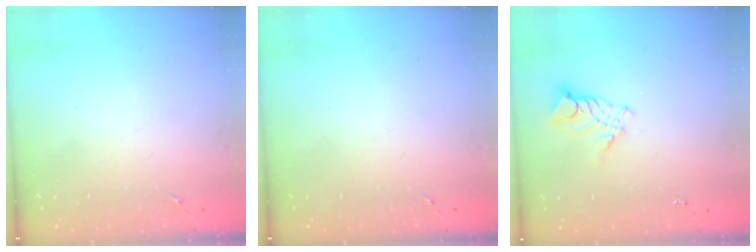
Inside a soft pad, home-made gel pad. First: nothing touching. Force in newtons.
{"total": 0.0}
{"total": 8.9, "press": 8.9, "slide": 0.8}